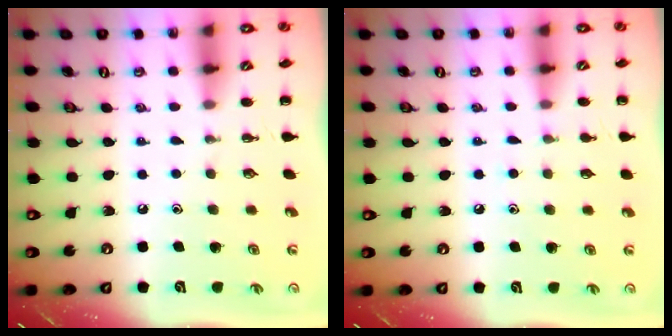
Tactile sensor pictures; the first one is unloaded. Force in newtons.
{"total": 4.4, "press": 4.1, "slide": 1.5}